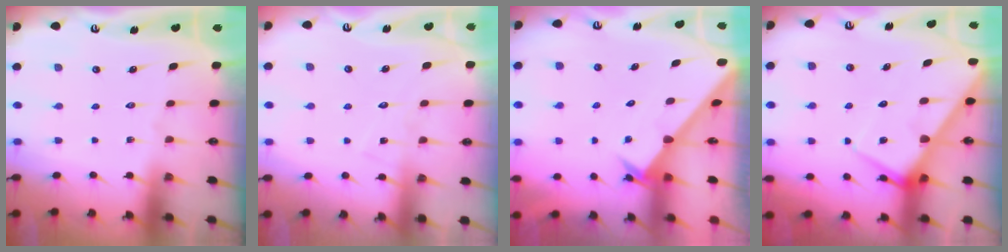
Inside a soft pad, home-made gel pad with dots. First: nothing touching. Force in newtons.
{"total": 8.1, "press": 8.0, "slide": 0.3}
{"total": 2.6, "press": 2.6, "slide": 0.2}
{"total": 7.5, "press": 7.5, "slide": 0.8}